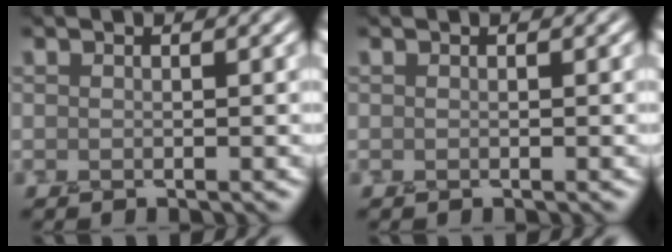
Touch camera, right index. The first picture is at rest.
{"total": 0.0}